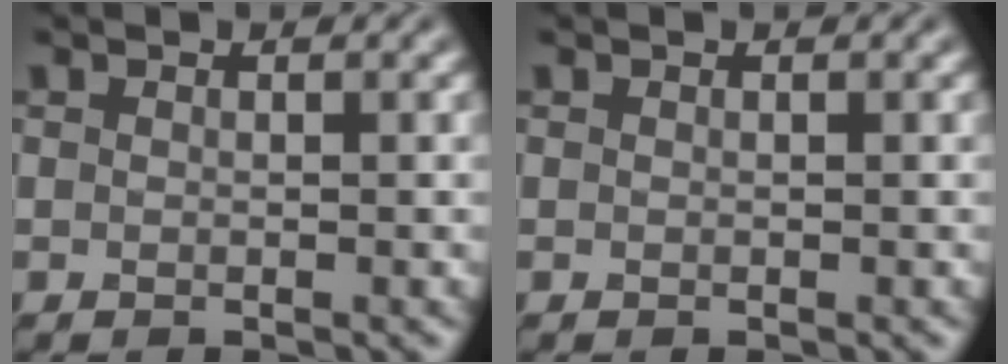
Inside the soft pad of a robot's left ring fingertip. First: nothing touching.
{"total": 0.0}